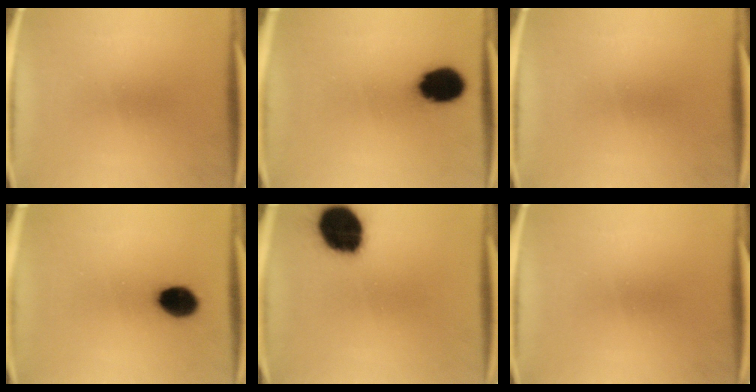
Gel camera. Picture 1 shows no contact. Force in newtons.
{"total": 11.7}
{"total": 0.0}
{"total": 8.4}
{"total": 17.7}
{"total": 0.0}